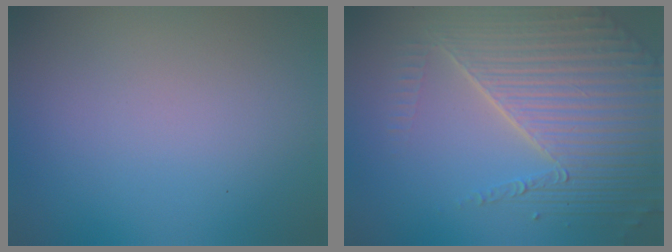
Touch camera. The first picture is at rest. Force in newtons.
{"total": 8.0, "press": 5.5, "slide": 5.9}